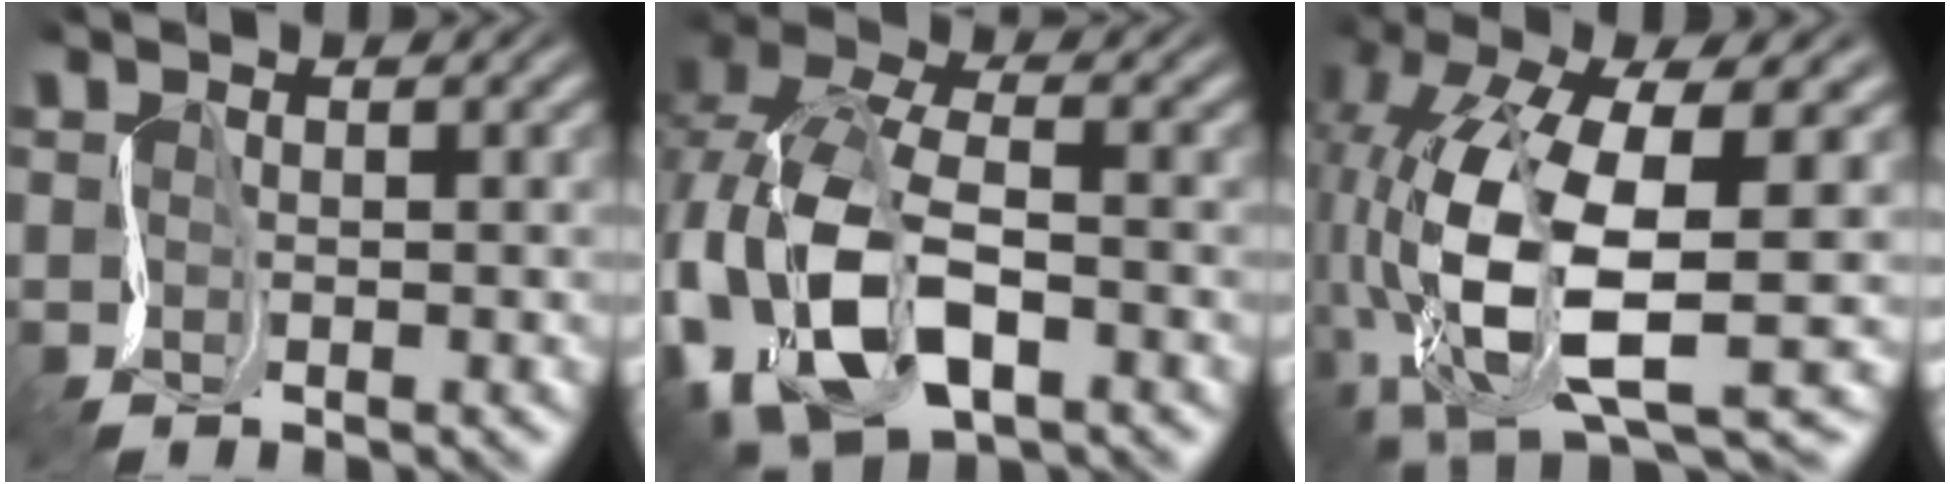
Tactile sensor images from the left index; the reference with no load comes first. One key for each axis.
{"total": 11.4, "fx": -3.9, "fy": 7.1, "fz": 8.1, "tx": -0.201, "ty": -0.017, "tz": -0.069}
{"total": 11.6, "fx": -2.2, "fy": 5.6, "fz": 9.9, "tx": -0.222, "ty": -0.027, "tz": -0.033}